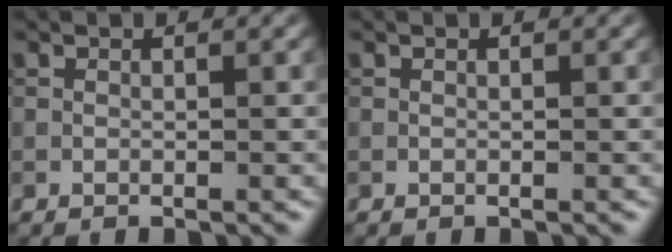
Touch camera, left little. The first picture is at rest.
{"total": 0.0}